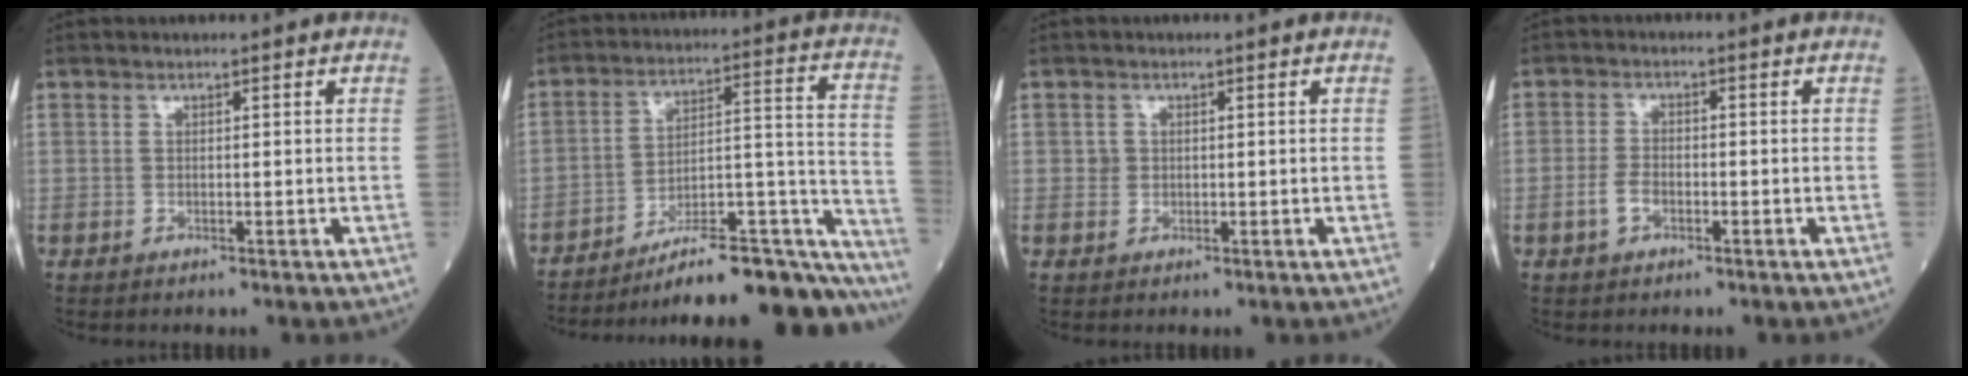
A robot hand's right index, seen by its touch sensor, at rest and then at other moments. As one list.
[{"total": 25.7, "force": [-22.9, 2.4, 11.4], "torque": [-0.077, 0.031, -0.325]}, {"total": 1.3, "force": [0.2, 1.3, 0.3], "torque": [-0.004, 0.000, 0.004]}, {"total": 2.8, "force": [-1.2, 1.5, 2.1], "torque": [-0.047, 0.004, -0.023]}]